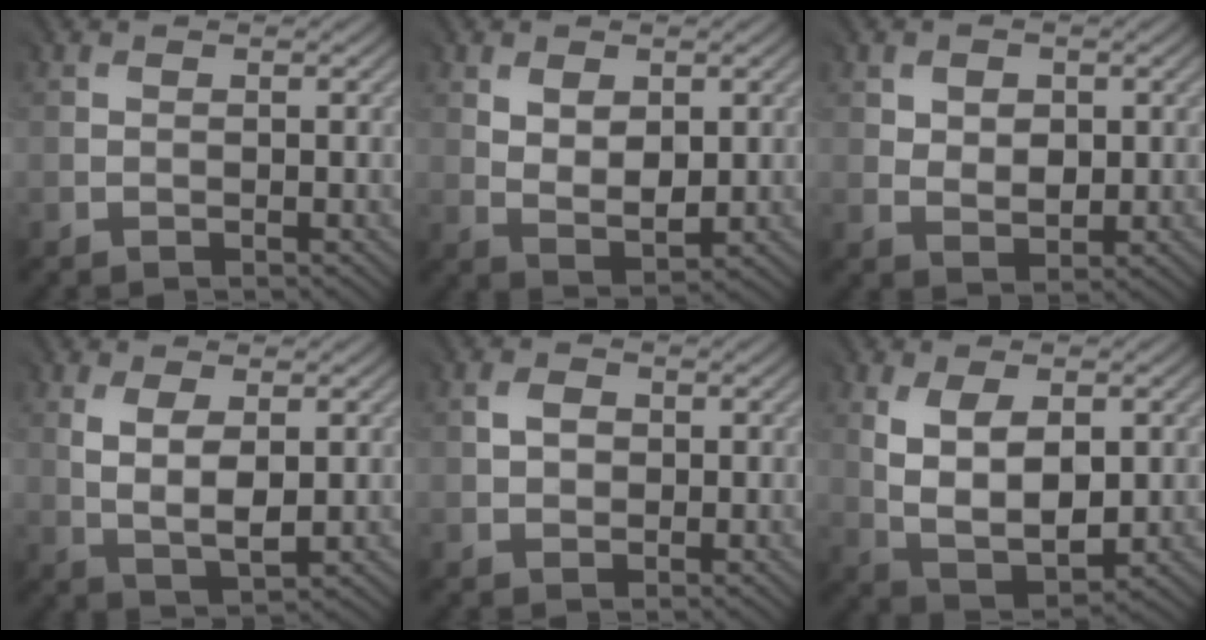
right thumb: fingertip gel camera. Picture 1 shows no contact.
{"total": 4.5, "force": [1.6, 2.7, 3.2], "torque": [-0.061, -0.004, 0.035]}
{"total": 3.6, "force": [1.6, 2.6, 1.9], "torque": [-0.029, -0.003, 0.026]}
{"total": 4.8, "force": [1.1, 2.1, 4.1], "torque": [-0.089, -0.005, 0.026]}
{"total": 2.0, "force": [0.5, 1.7, 0.9], "torque": [-0.019, 0.001, 0.008]}
{"total": 8.0, "force": [1.6, 4.5, 6.4], "torque": [-0.138, -0.006, 0.037]}